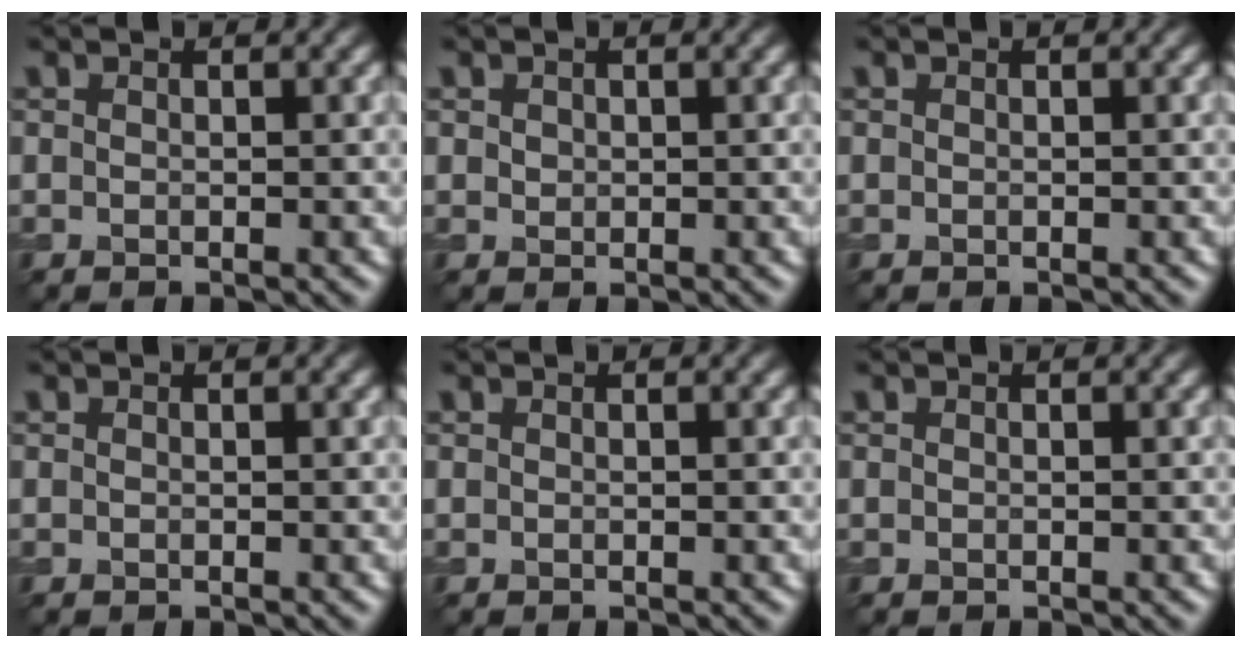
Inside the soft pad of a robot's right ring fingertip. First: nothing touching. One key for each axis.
{"total": 0.6, "fx": 0.3, "fy": 0.5, "fz": 0.2, "tx": -0.001, "ty": -0.002, "tz": 0.007}
{"total": 0.0}
{"total": 0.0}
{"total": 0.0}
{"total": 0.0}